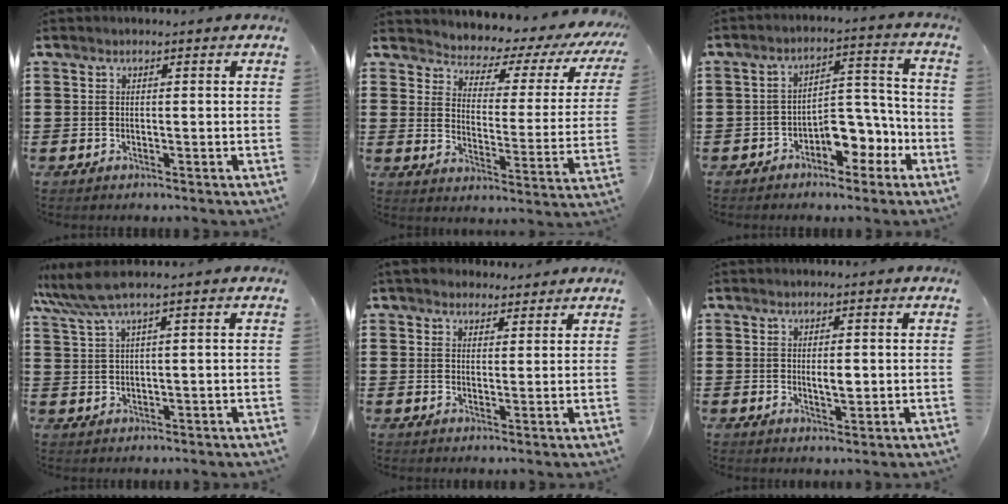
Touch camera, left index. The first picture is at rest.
{"total": 2.9, "force": [2.6, 0.9, 0.9], "torque": [-0.041, -0.030, 0.032]}
{"total": 6.9, "force": [-3.8, 3.6, 4.6], "torque": [-0.068, 0.010, -0.070]}
{"total": 4.1, "force": [2.4, -0.2, 3.3], "torque": [-0.079, -0.007, 0.038]}
{"total": 3.5, "force": [3.1, 1.5, 0.6], "torque": [-0.021, 0.001, 0.059]}
{"total": 2.4, "force": [0.2, 0.8, 2.2], "torque": [-0.035, -0.002, 0.001]}